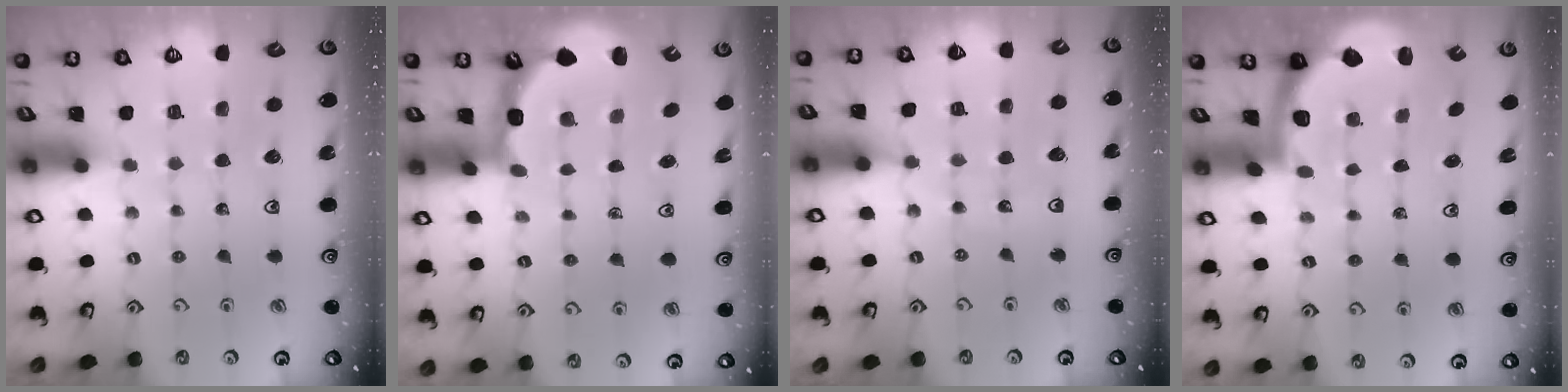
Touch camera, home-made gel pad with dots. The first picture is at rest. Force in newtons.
{"total": 3.2, "press": 2.5, "slide": 1.9}
{"total": 4.4, "press": 3.8, "slide": 2.3}
{"total": 2.0, "press": 2.0, "slide": 0.5}